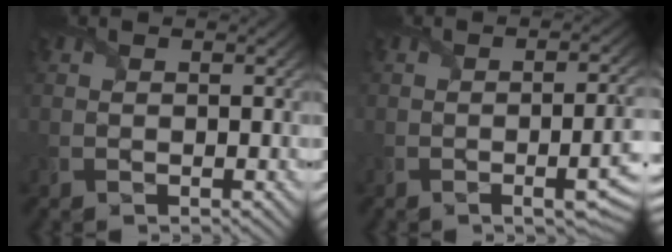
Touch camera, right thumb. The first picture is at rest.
{"total": 7.3, "force": [-2.2, 2.4, 6.6], "torque": [-0.069, -0.017, -0.020]}